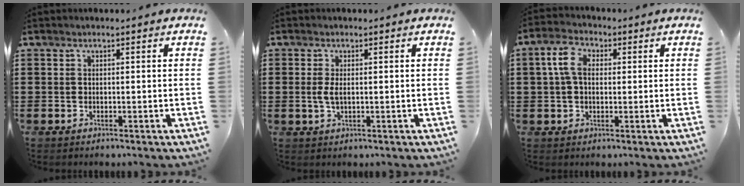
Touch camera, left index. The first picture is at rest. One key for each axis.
{"total": 2.3, "fx": 0.1, "fy": 0.9, "fz": 2.2, "tx": -0.057, "ty": -0.005, "tz": -0.004}
{"total": 5.8, "fx": 1.3, "fy": 3.7, "fz": 4.3, "tx": -0.101, "ty": 0.014, "tz": 0.018}